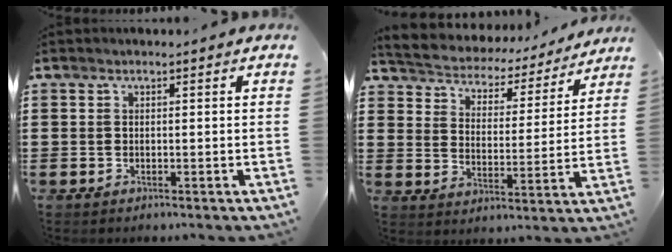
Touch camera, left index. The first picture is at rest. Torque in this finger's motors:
{"motor_torque": [0.32, -1.82, -0.35, 0.00]}